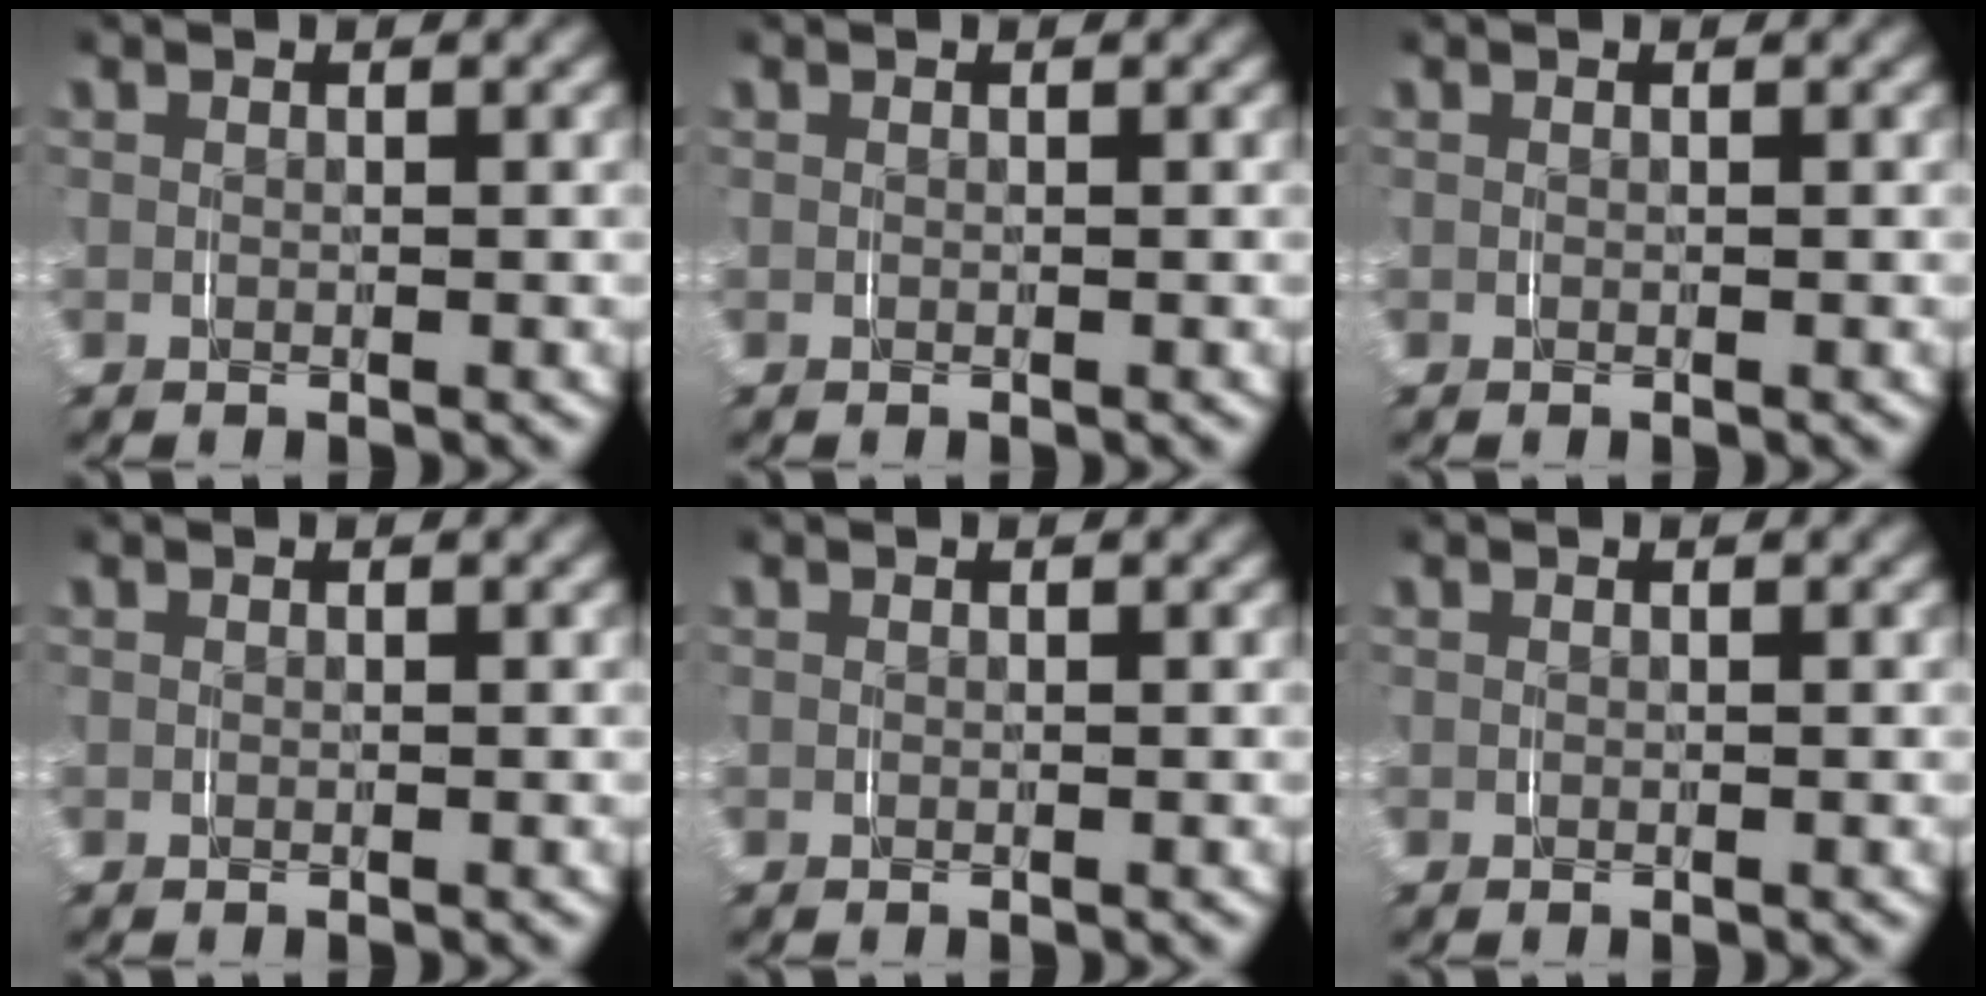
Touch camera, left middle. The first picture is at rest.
{"total": 0.0}
{"total": 0.0}
{"total": 0.0}
{"total": 0.0}
{"total": 0.0}